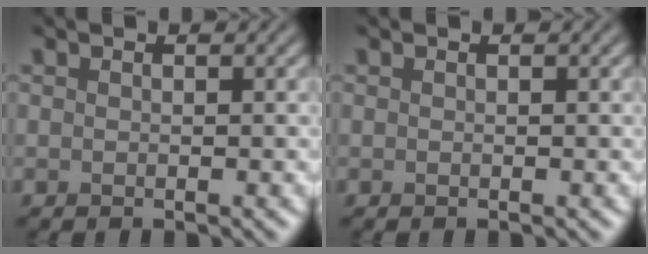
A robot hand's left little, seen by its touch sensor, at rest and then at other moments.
{"total": 0.0}